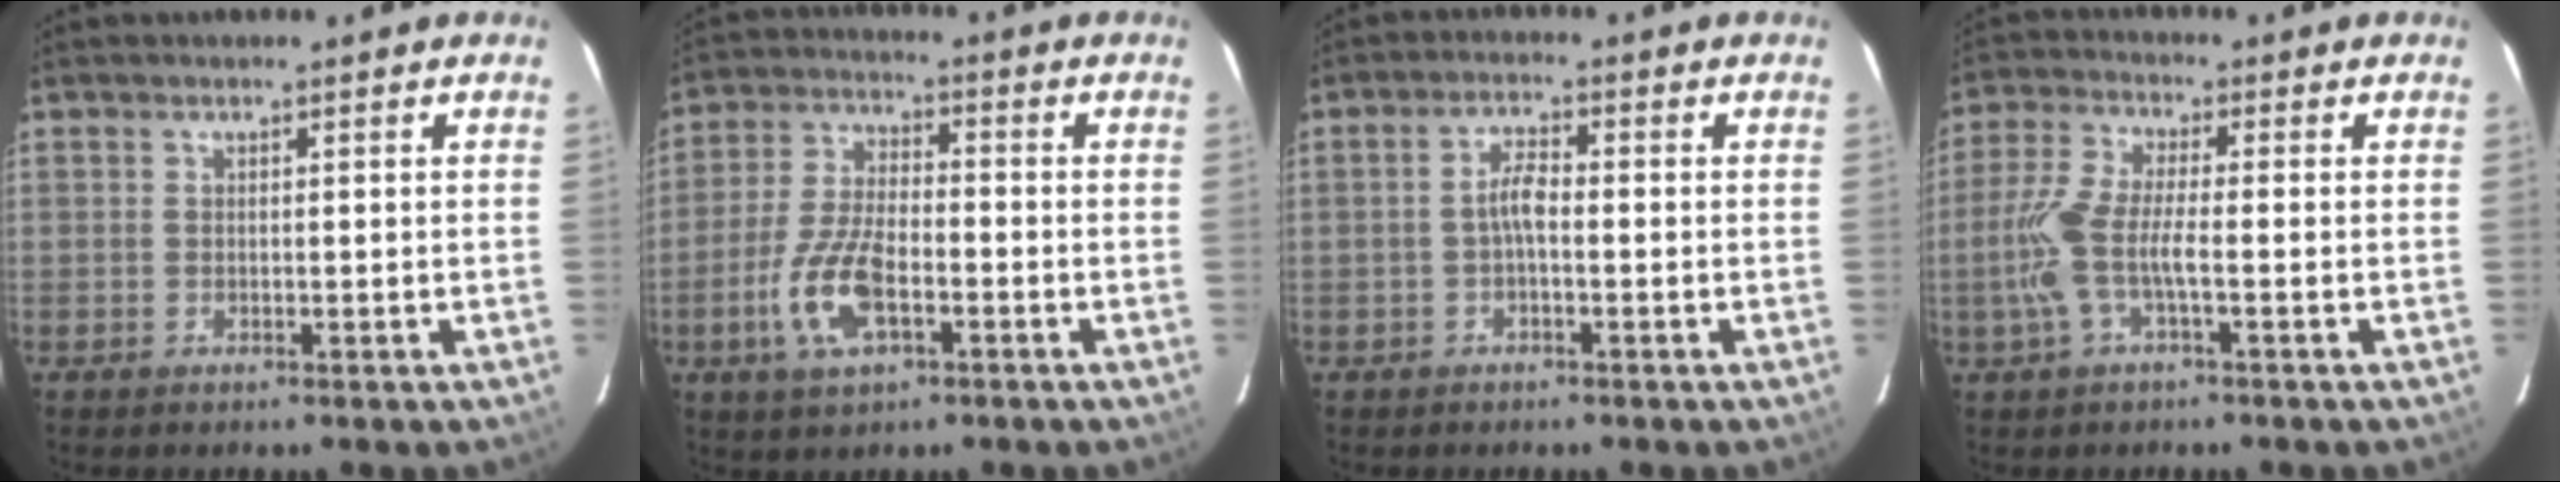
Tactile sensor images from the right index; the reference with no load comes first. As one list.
[{"total": 11.1, "force": [-4.2, 4.7, 9.2], "torque": [-0.198, -0.002, -0.078]}, {"total": 3.0, "force": [-0.8, 0.9, 2.8], "torque": [-0.058, 0.010, -0.017]}, {"total": 8.4, "force": [-2.1, 1.6, 7.9], "torque": [-0.182, 0.002, -0.041]}]